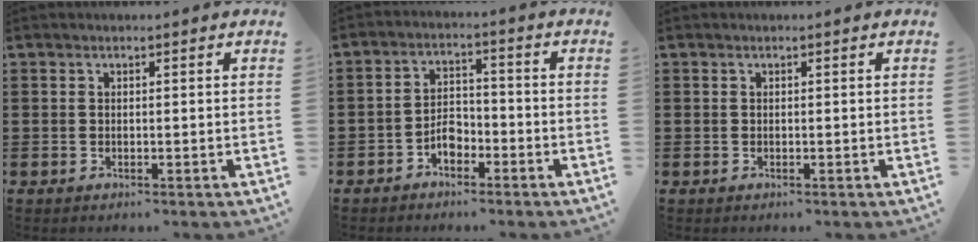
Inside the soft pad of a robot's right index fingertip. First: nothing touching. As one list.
[{"total": 4.0, "force": [-2.3, 2.3, 2.3], "torque": [-0.043, 0.007, -0.045]}, {"total": 0.0}]